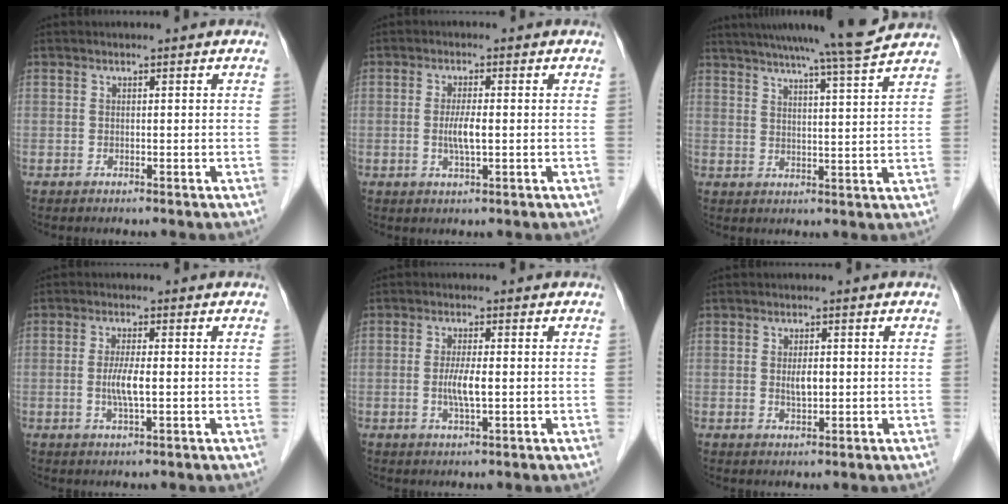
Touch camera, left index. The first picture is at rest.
{"total": 3.4, "force": [-0.4, 0.5, 3.3], "torque": [-0.067, -0.003, -0.006]}
{"total": 13.0, "force": [11.6, -1.6, 5.7], "torque": [-0.099, -0.009, 0.155]}
{"total": 3.8, "force": [-0.4, 0.4, 3.8], "torque": [-0.076, -0.004, -0.008]}
{"total": 3.7, "force": [-0.4, 0.4, 3.7], "torque": [-0.074, -0.005, -0.008]}
{"total": 2.5, "force": [0.0, 1.0, 2.3], "torque": [-0.043, 0.000, 0.001]}